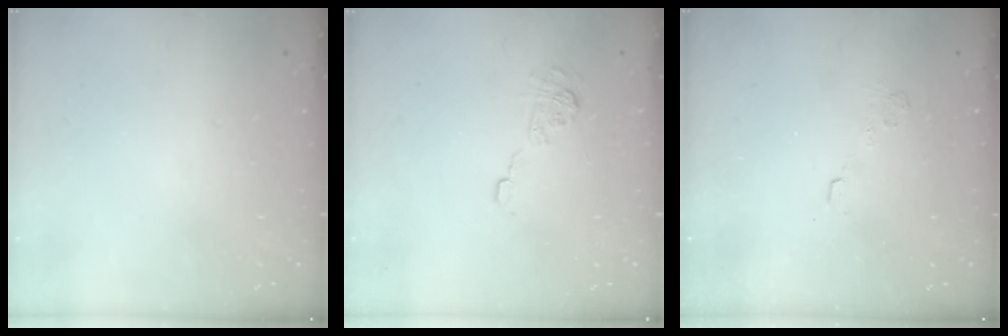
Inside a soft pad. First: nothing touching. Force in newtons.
{"total": 9.5, "press": 9.5, "slide": 0.8}
{"total": 2.7, "press": 2.3, "slide": 1.4}